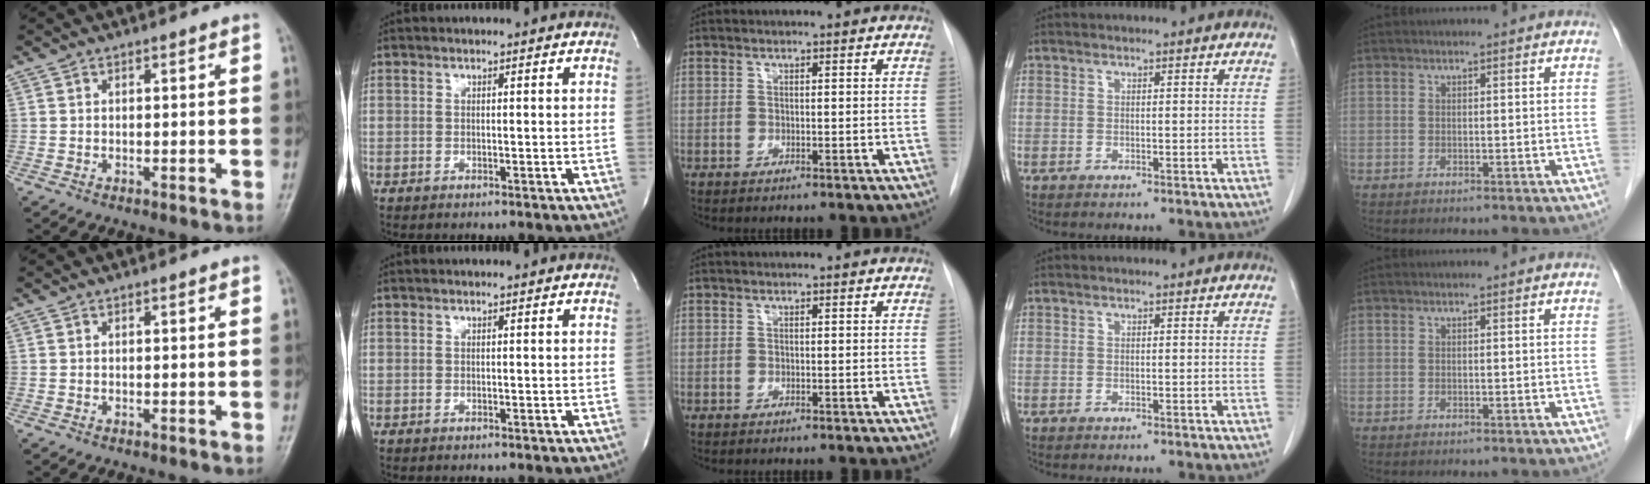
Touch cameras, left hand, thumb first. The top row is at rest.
{}